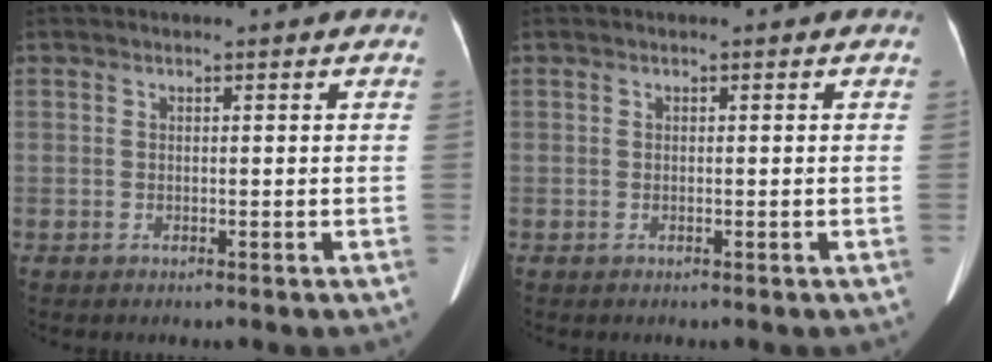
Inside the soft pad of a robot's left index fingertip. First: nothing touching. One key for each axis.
{"total": 0.0}